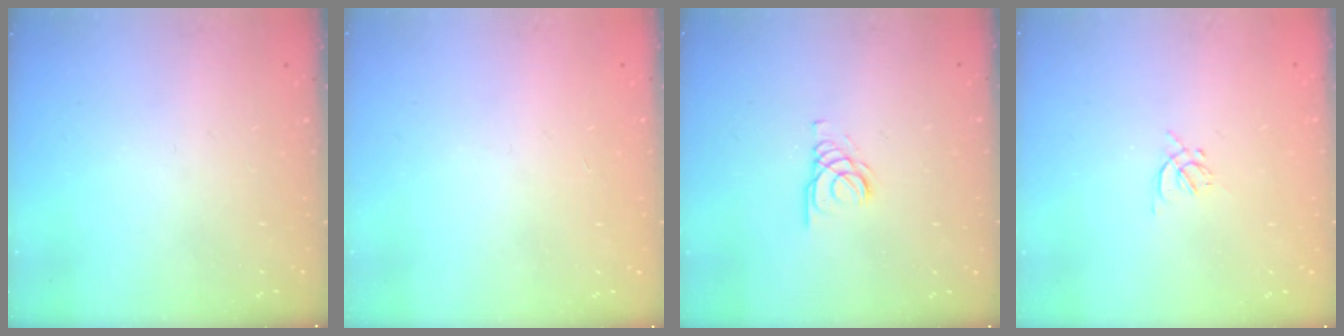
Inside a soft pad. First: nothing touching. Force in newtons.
{"total": 1.0, "press": 0.9, "slide": 0.3}
{"total": 2.1, "press": 2.1, "slide": 0.2}
{"total": 1.6, "press": 1.6, "slide": 0.5}